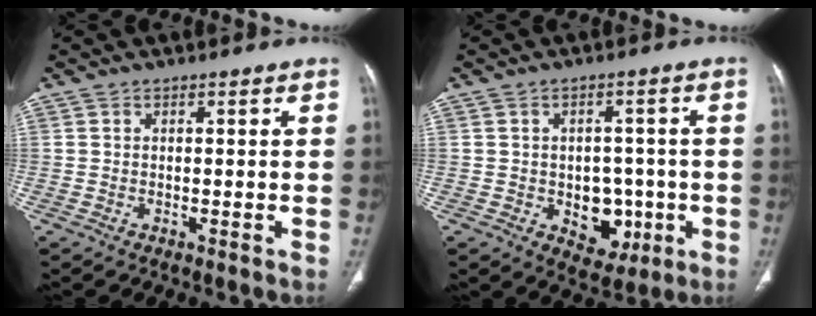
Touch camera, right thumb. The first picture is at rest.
{"total": 8.4, "force": [-1.9, 6.2, 5.3], "torque": [-0.029, 0.012, -0.012]}